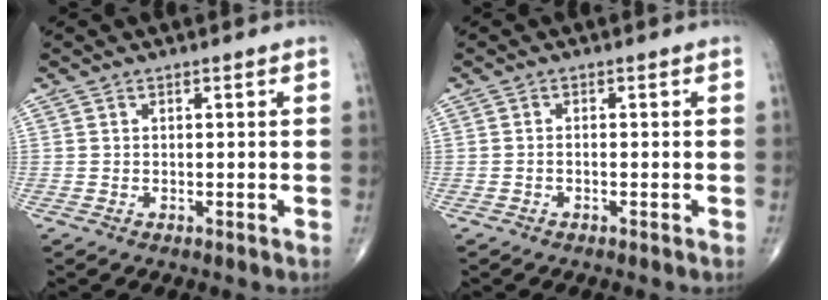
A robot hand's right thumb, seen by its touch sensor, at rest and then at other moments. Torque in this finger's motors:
{"motor_torque": [-0.03, -0.03, 0.09, 0.37, 0.02]}